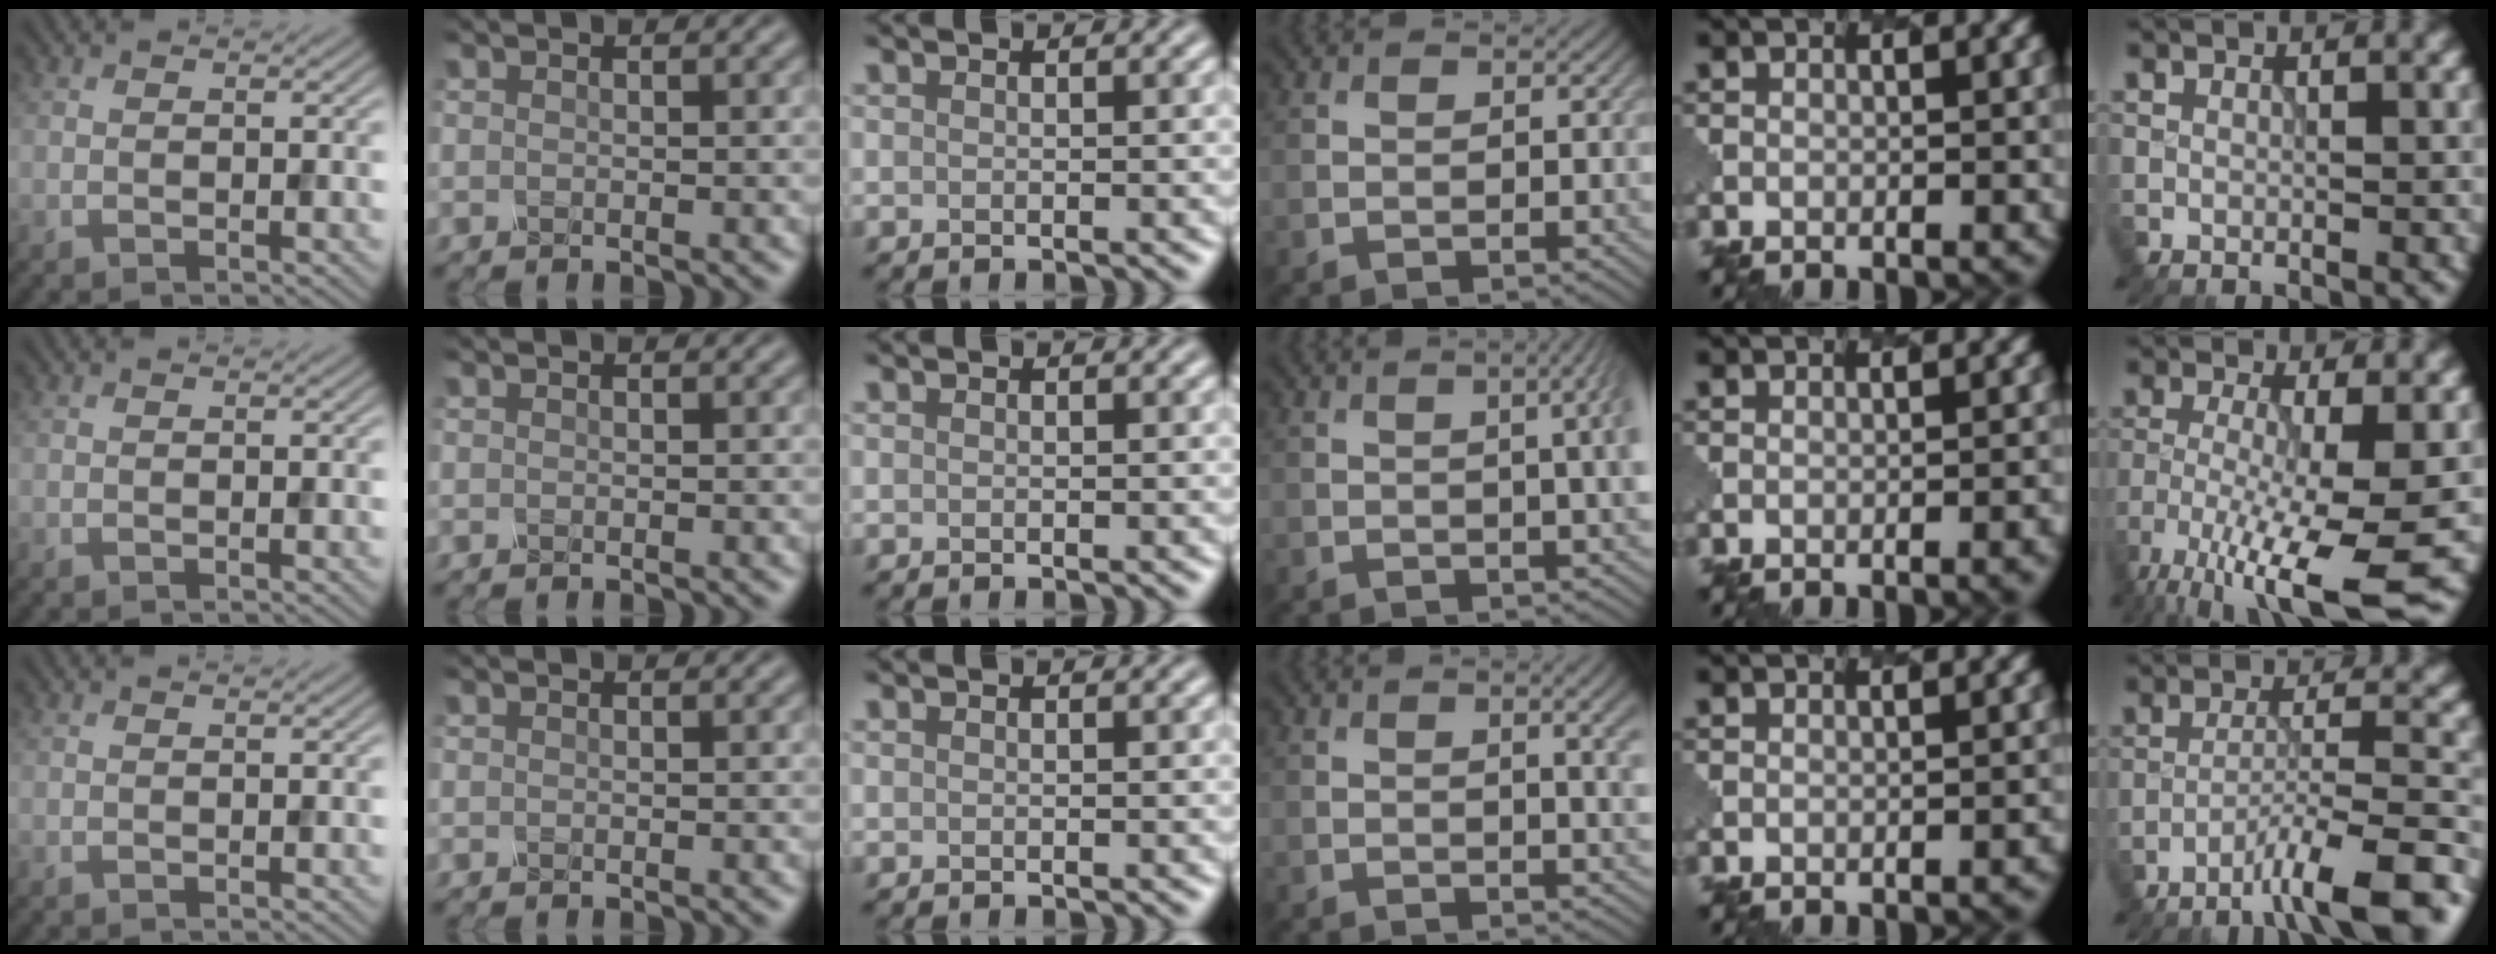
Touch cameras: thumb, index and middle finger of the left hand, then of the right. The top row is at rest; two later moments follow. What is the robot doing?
{"motion": "pour", "object": "mug"}